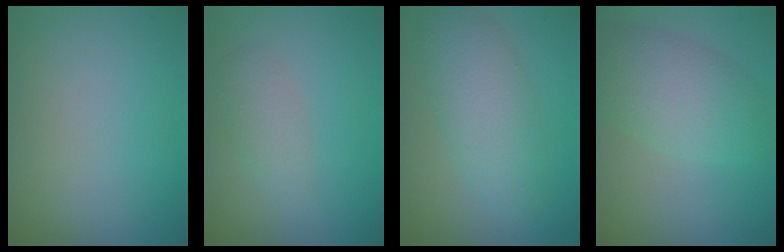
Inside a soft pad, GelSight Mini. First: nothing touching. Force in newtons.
{"total": 1.8, "press": 1.8, "slide": 0.0}
{"total": 4.6, "press": 4.5, "slide": 0.3}
{"total": 5.1, "press": 5.1, "slide": 0.2}